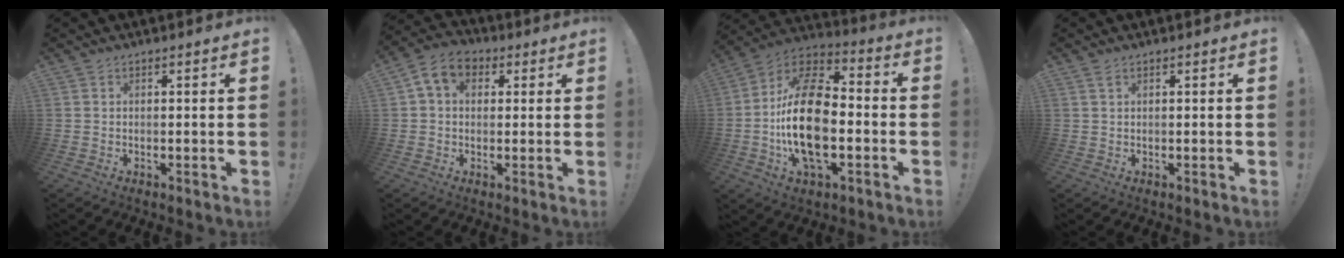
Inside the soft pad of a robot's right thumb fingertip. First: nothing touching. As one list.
[{"total": 8.6, "force": [2.7, 6.3, 5.3], "torque": [-0.087, 0.005, 0.055]}, {"total": 23.0, "force": [-3.1, 12.3, 19.1], "torque": [-0.359, 0.015, -0.049]}, {"total": 1.5, "force": [0.9, 0.5, 1.1], "torque": [-0.022, 0.000, 0.016]}]